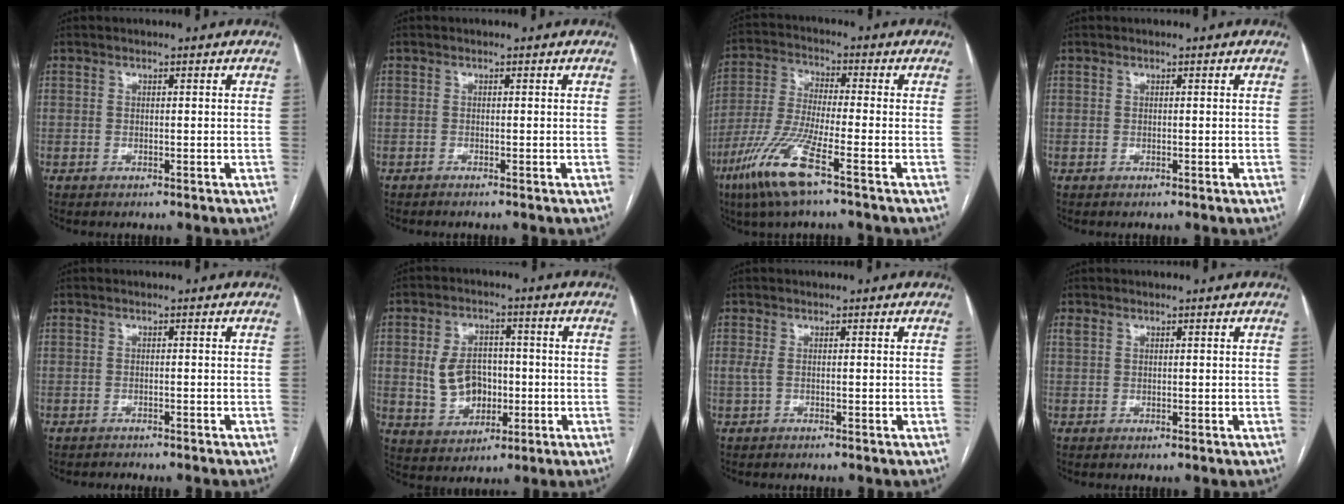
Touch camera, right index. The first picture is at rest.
{"total": 1.2, "force": [-1.0, -0.3, 0.5], "torque": [-0.001, 0.004, -0.015]}
{"total": 11.1, "force": [-6.2, 0.5, 9.3], "torque": [-0.203, -0.025, -0.127]}
{"total": 0.0}
{"total": 2.7, "force": [-2.6, 0.1, 0.6], "torque": [-0.008, -0.003, -0.031]}
{"total": 8.5, "force": [-0.3, 6.3, 5.7], "torque": [-0.115, 0.012, 0.005]}
{"total": 1.6, "force": [-0.9, 0.1, 1.3], "torque": [-0.024, -0.001, -0.013]}
{"total": 0.9, "force": [0.6, 0.5, 0.4], "torque": [-0.014, 0.015, 0.014]}